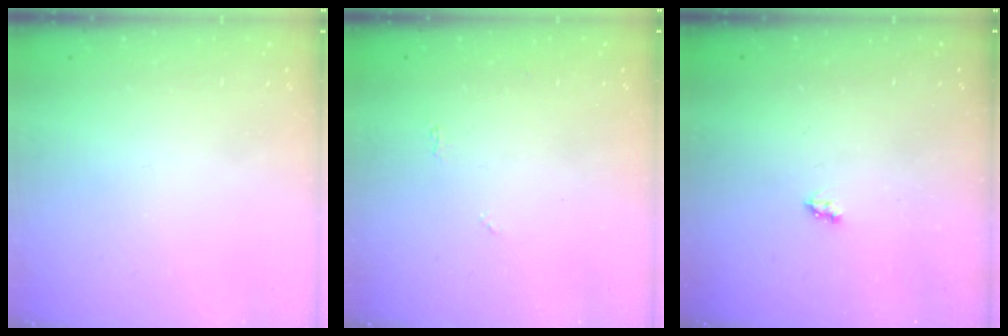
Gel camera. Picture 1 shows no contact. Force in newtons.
{"total": 4.1, "press": 4.1, "slide": 0.5}
{"total": 2.7, "press": 2.7, "slide": 0.4}